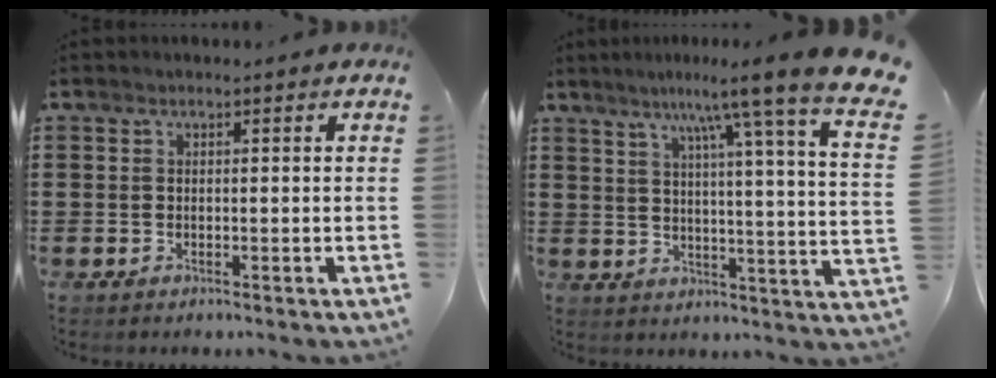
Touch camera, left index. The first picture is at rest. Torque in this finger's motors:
{"motor_torque": [1.40, -0.73, 0.98, 0.21]}